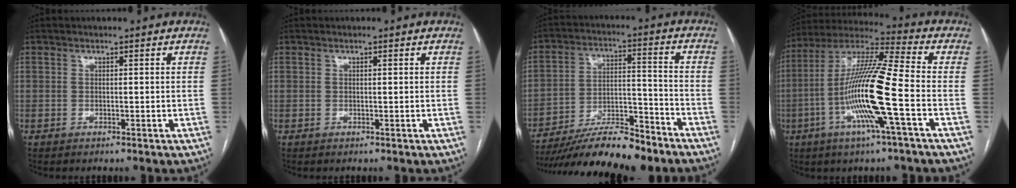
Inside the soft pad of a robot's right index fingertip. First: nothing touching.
{"total": 0.0}
{"total": 15.8, "force": [-13.6, 2.5, 7.7], "torque": [-0.140, 0.004, -0.232]}
{"total": 16.5, "force": [-4.4, -0.3, 15.9], "torque": [-0.314, -0.003, -0.094]}